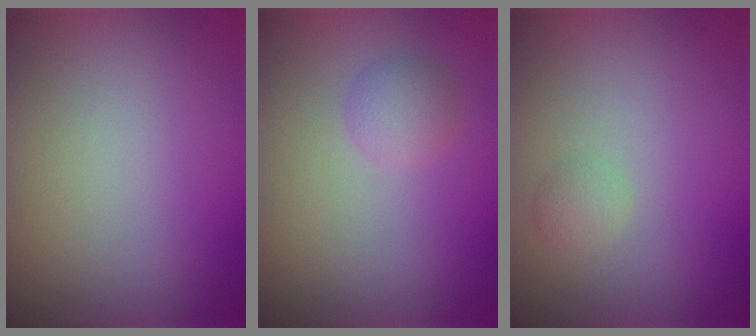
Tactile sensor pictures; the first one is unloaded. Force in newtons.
{"total": 1.8, "press": 1.8, "slide": 0.0}
{"total": 1.1, "press": 1.1, "slide": 0.1}